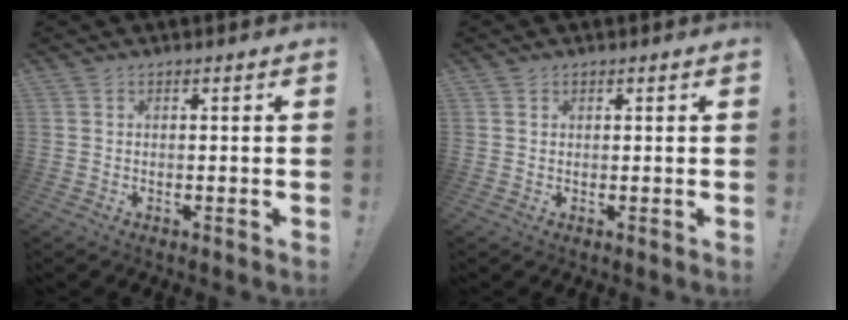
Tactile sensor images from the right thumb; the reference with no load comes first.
{"total": 0.7, "force": [0.6, 0.3, 0.1], "torque": [0.004, -0.003, 0.010]}